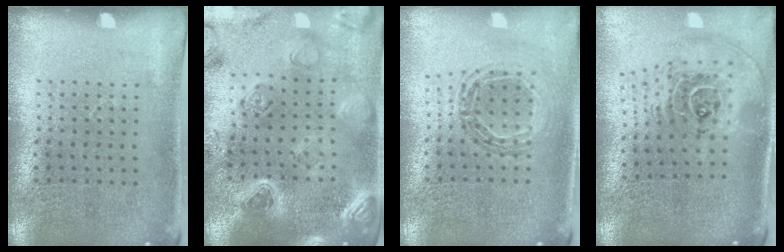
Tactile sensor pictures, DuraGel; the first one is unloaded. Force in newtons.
{"total": 2.3, "press": 2.3, "slide": 0.2}
{"total": 0.8, "press": 0.8, "slide": 0.1}
{"total": 2.5, "press": 1.7, "slide": 1.8}